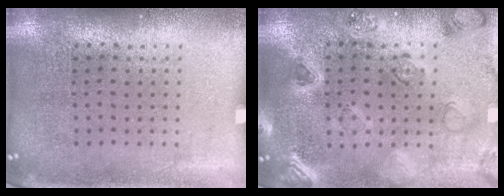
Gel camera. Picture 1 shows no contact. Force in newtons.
{"total": 0.8, "press": 0.7, "slide": 0.3}